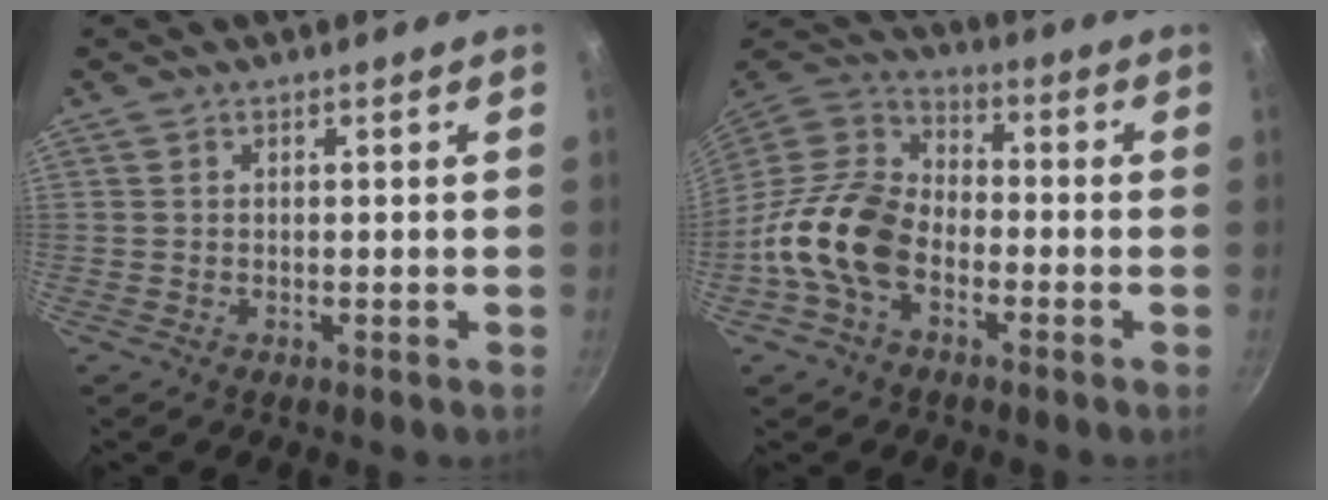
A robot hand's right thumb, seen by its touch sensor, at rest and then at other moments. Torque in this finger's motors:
{"motor_torque": [2.12, 2.01, 1.26, -1.18, 0.43]}